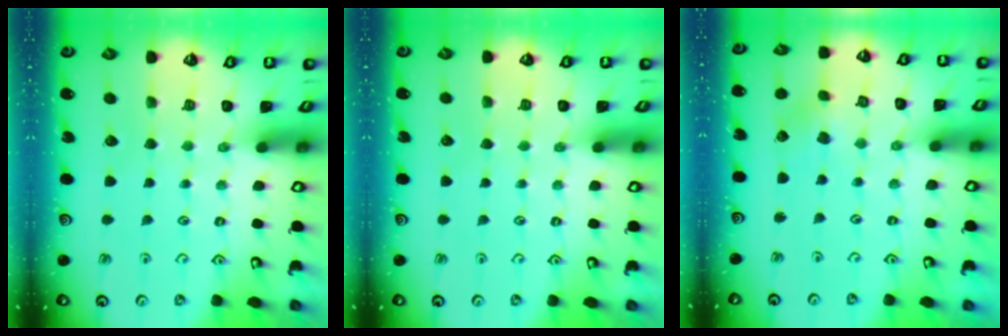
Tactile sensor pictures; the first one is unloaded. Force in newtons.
{"total": 0.0}
{"total": 2.7, "press": 2.6, "slide": 0.4}